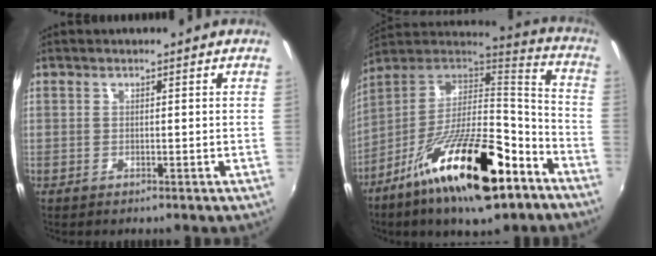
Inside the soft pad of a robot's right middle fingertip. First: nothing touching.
{"total": 24.7, "force": [-13.1, 8.5, 19.1], "torque": [-0.330, -0.013, -0.222]}